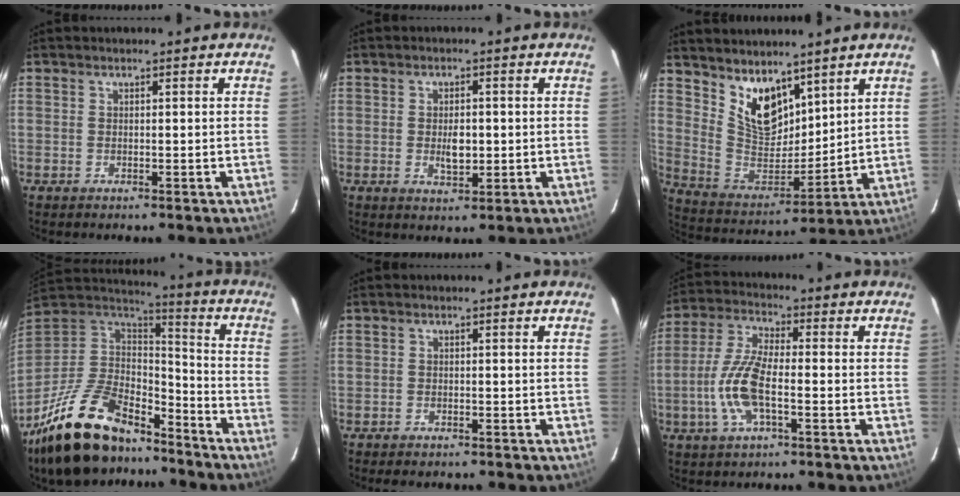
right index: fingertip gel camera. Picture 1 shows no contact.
{"total": 4.3, "force": [-0.4, 2.3, 3.6], "torque": [-0.063, -0.003, -0.002]}
{"total": 12.3, "force": [8.2, 6.2, 6.6], "torque": [-0.123, -0.004, 0.172]}
{"total": 26.5, "force": [-18.8, 11.7, 14.6], "torque": [-0.297, -0.006, -0.304]}
{"total": 3.3, "force": [-2.8, 1.3, 1.1], "torque": [-0.031, -0.007, -0.044]}
{"total": 10.6, "force": [-3.0, 3.3, 9.6], "torque": [-0.209, 0.002, -0.063]}